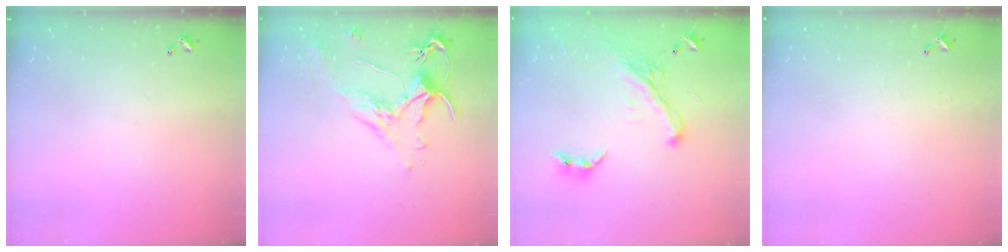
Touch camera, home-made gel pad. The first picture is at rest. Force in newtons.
{"total": 1.6, "press": 1.1, "slide": 1.1}
{"total": 2.2, "press": 2.2, "slide": 0.1}
{"total": 2.6, "press": 2.6, "slide": 0.4}